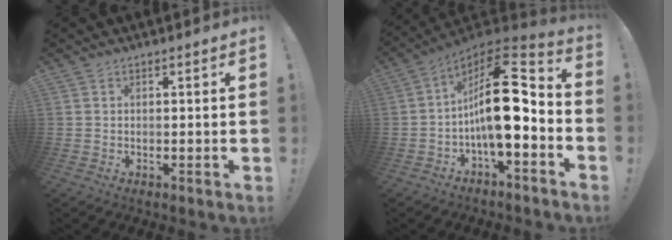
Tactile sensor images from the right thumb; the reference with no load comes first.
{"total": 19.7, "force": [-1.1, 8.2, 17.9], "torque": [-0.289, 0.009, -0.015]}